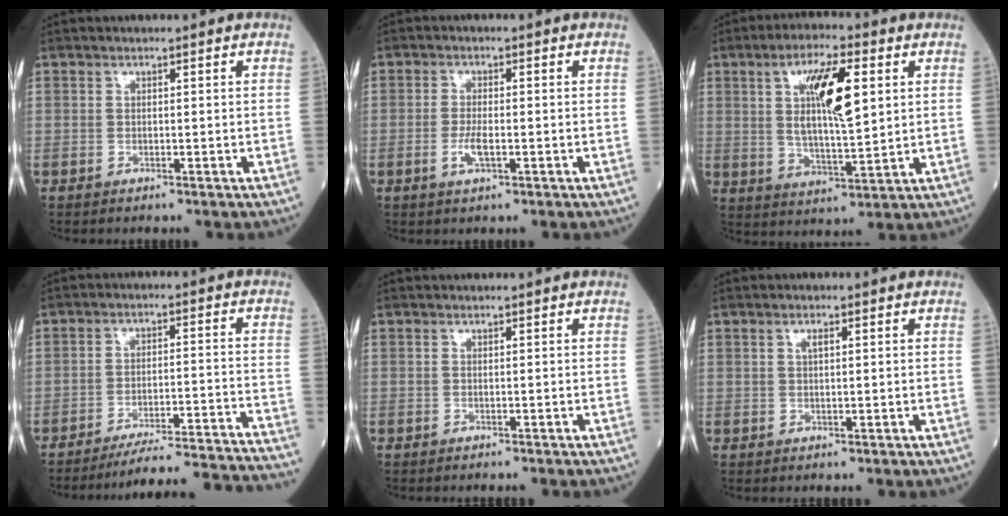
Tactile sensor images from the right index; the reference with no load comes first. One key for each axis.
{"total": 2.9, "fx": -0.9, "fy": 0.7, "fz": 2.7, "tx": -0.060, "ty": -0.003, "tz": -0.017}
{"total": 11.1, "fx": 3.2, "fy": 2.2, "fz": 10.4, "tx": -0.188, "ty": 0.004, "tz": 0.058}
{"total": 20.6, "fx": -19.8, "fy": -1.7, "fz": 5.3, "tx": -0.038, "ty": -0.017, "tz": -0.263}
{"total": 0.0}
{"total": 1.0, "fx": 0.5, "fy": 0.3, "fz": 0.9, "tx": -0.018, "ty": 0.001, "tz": 0.007}